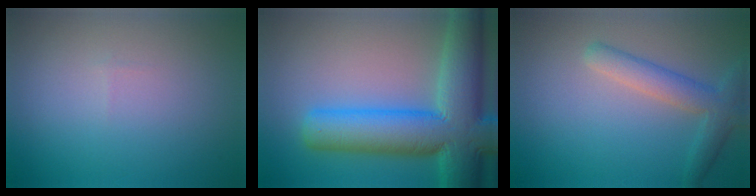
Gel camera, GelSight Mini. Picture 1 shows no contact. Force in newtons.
{"total": 12.8, "press": 12.8, "slide": 0.4}
{"total": 3.6, "press": 3.6, "slide": 0.2}